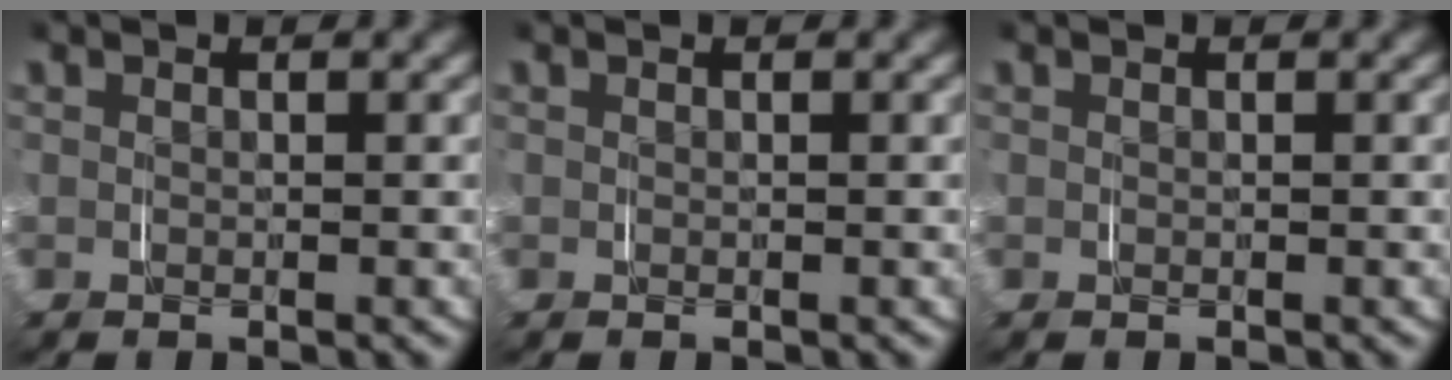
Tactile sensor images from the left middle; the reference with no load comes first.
{"total": 0.0}
{"total": 0.0}